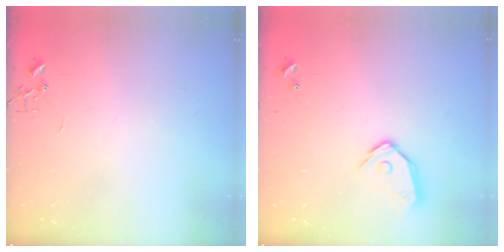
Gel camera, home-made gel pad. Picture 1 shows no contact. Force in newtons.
{"total": 11.6, "press": 11.5, "slide": 1.2}